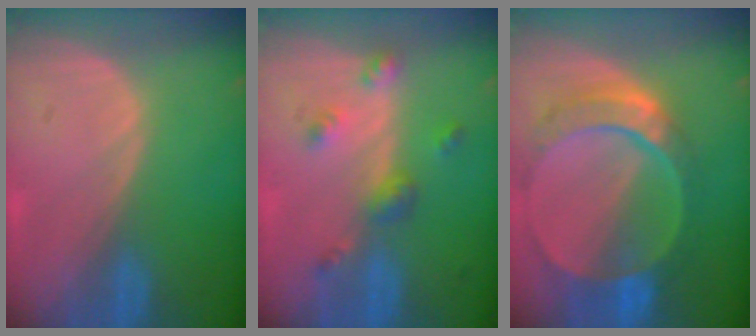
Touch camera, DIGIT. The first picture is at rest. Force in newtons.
{"total": 5.0, "press": 4.4, "slide": 2.3}
{"total": 10.1, "press": 8.6, "slide": 5.4}